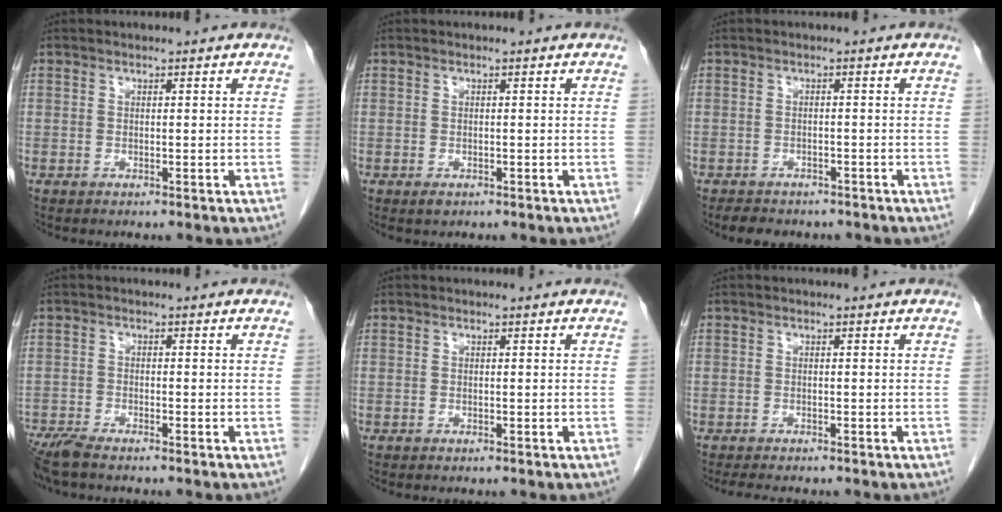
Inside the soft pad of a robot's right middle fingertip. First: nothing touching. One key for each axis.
{"total": 0.9, "fx": -0.5, "fy": 0.5, "fz": 0.5, "tx": -0.009, "ty": 0.000, "tz": -0.003}
{"total": 5.6, "fx": -4.6, "fy": 2.5, "fz": 1.8, "tx": -0.029, "ty": -0.002, "tz": -0.057}
{"total": 4.7, "fx": -4.1, "fy": 0.4, "fz": 2.3, "tx": -0.046, "ty": -0.016, "tz": -0.078}
{"total": 0.0}
{"total": 3.3, "fx": -2.9, "fy": 0.6, "fz": 1.5, "tx": -0.023, "ty": -0.008, "tz": -0.042}